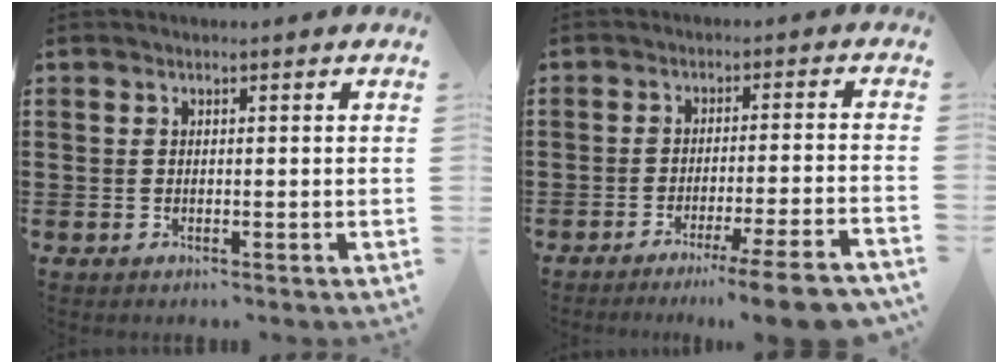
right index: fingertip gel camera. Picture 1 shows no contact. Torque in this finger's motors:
{"motor_torque": [1.46, -0.68, 0.66, 0.11]}